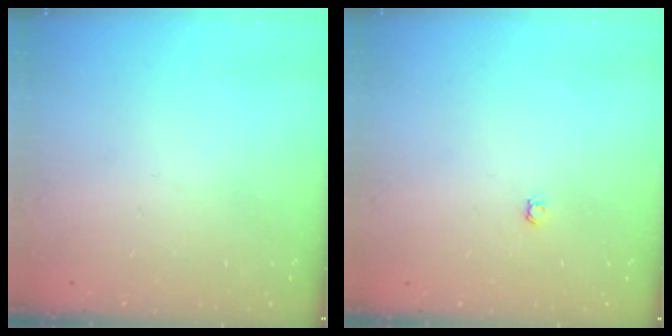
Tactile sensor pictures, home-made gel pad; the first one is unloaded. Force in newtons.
{"total": 3.0, "press": 3.0, "slide": 0.4}